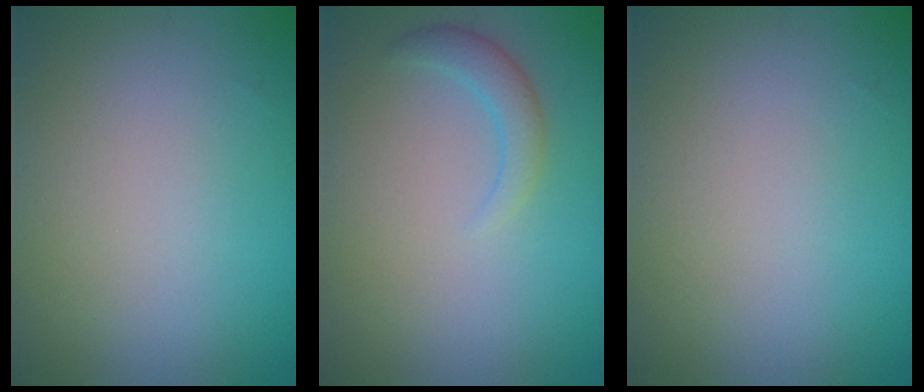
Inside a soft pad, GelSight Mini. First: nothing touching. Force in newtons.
{"total": 1.9, "press": 1.9, "slide": 0.1}
{"total": 0.0}